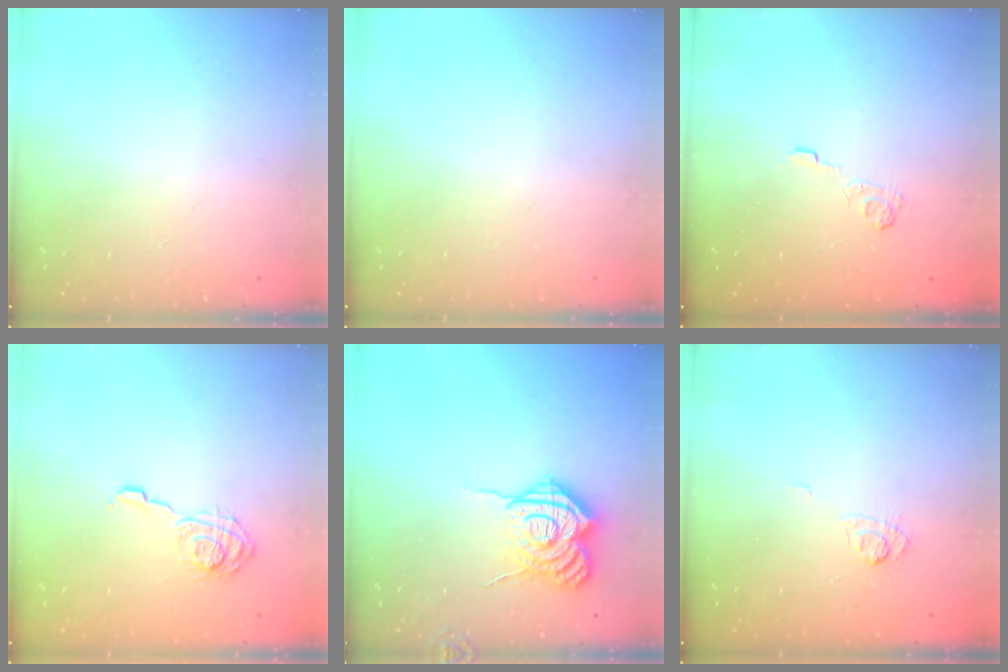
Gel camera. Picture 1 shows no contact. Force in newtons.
{"total": 0.0}
{"total": 3.6, "press": 3.2, "slide": 1.6}
{"total": 12.7, "press": 12.7, "slide": 0.2}
{"total": 15.9, "press": 15.9, "slide": 1.5}
{"total": 3.6, "press": 3.1, "slide": 1.7}